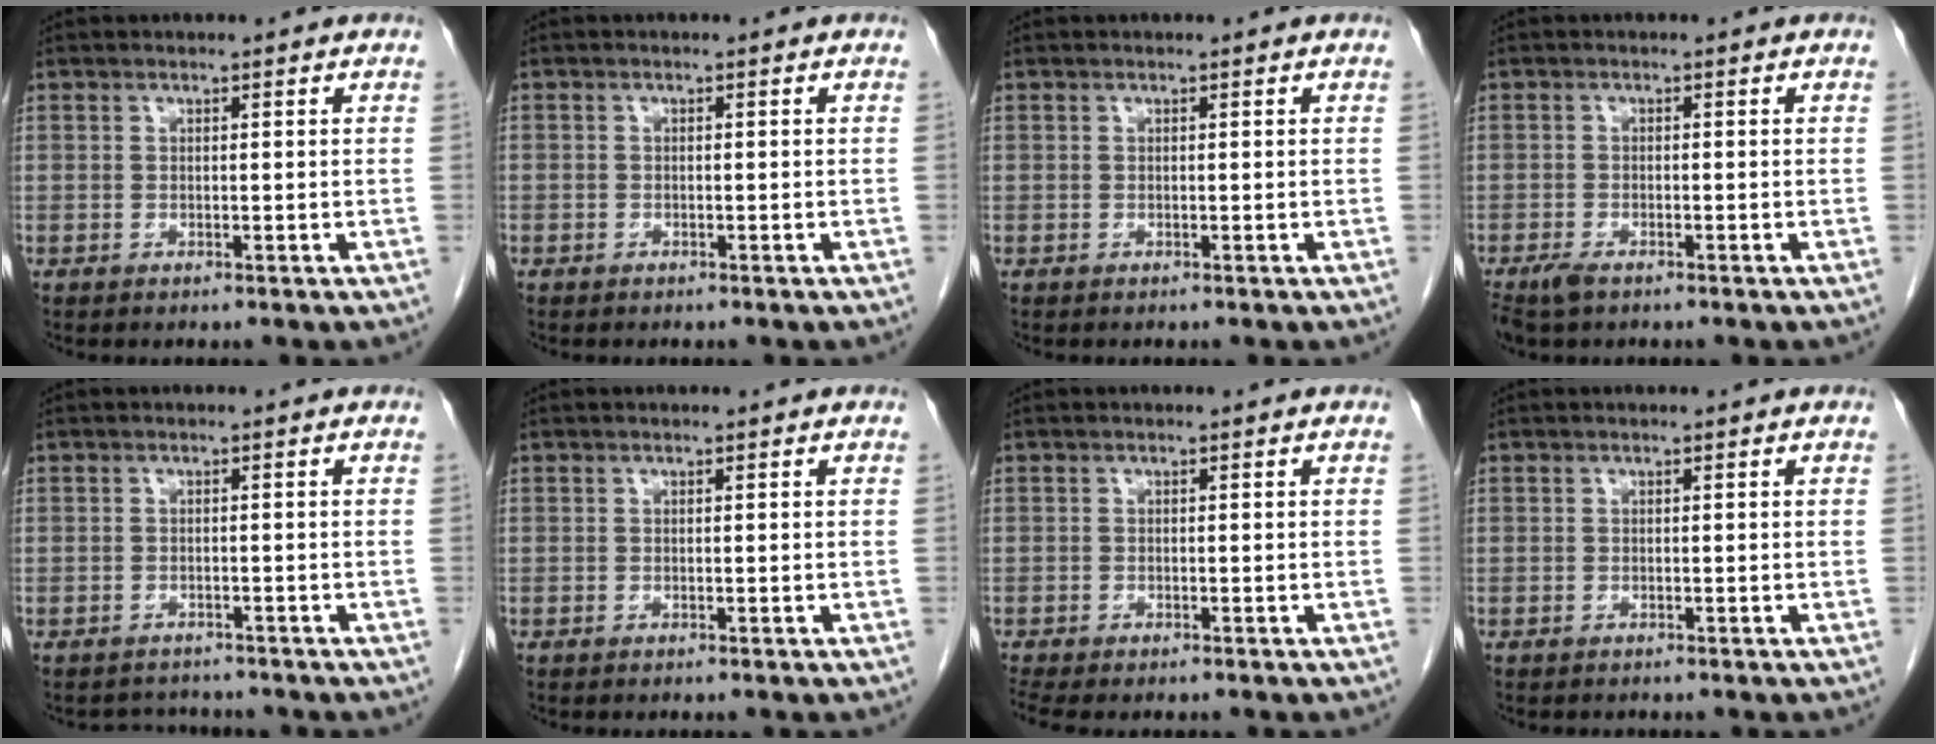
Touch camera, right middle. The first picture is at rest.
{"total": 0.7, "force": [-0.4, 0.5, 0.0], "torque": [-0.005, 0.003, -0.009]}
{"total": 0.0}
{"total": 3.2, "force": [-2.2, 1.2, 1.9], "torque": [-0.042, -0.007, -0.036]}
{"total": 2.4, "force": [-2.1, 0.7, -0.7], "torque": [0.007, -0.003, -0.034]}
{"total": 0.0}
{"total": 3.2, "force": [-2.7, 0.9, 1.5], "torque": [-0.028, -0.009, -0.043]}
{"total": 2.6, "force": [-2.4, 0.4, -0.9], "torque": [0.011, -0.008, -0.038]}